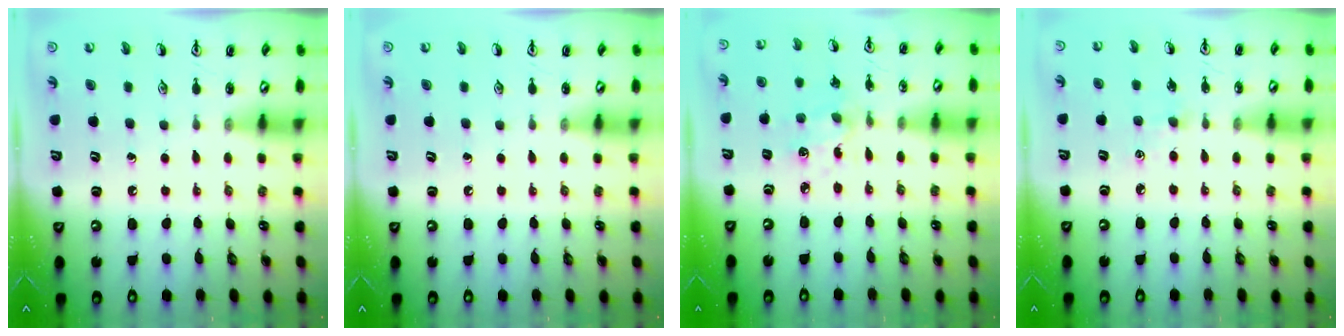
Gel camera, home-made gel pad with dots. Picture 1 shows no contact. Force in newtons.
{"total": 0.0}
{"total": 2.5, "press": 2.4, "slide": 0.7}
{"total": 2.8, "press": 2.7, "slide": 0.5}